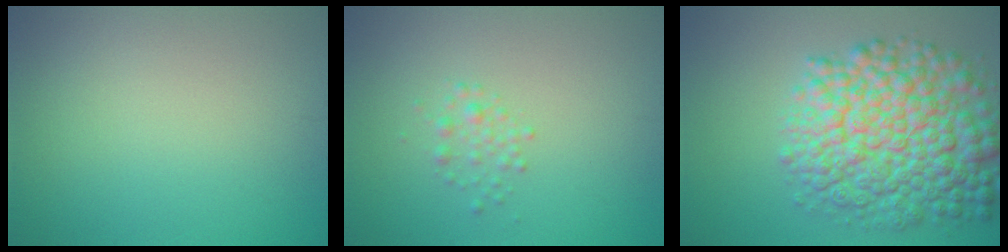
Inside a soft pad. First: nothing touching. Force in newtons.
{"total": 1.3, "press": 1.3, "slide": 0.0}
{"total": 10.3, "press": 10.3, "slide": 0.2}